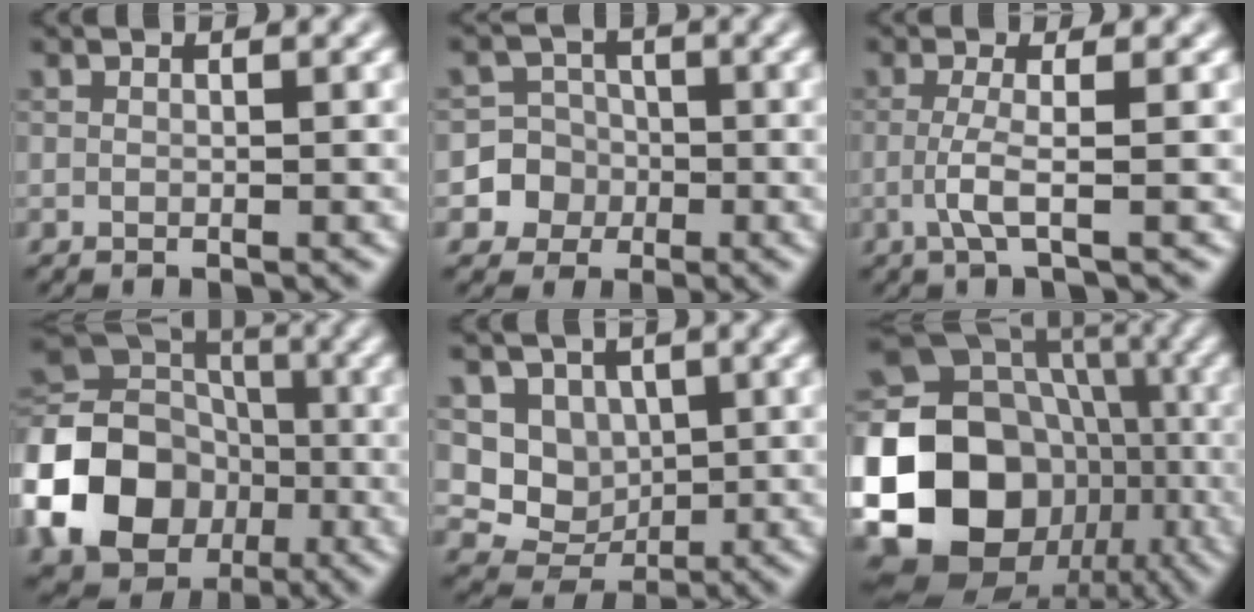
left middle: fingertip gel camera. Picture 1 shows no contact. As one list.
[{"total": 5.8, "force": [-1.7, 5.6, 0.2], "torque": [0.019, 0.011, -0.049]}, {"total": 2.5, "force": [-0.6, 0.4, 2.5], "torque": [-0.053, -0.004, -0.018]}, {"total": 13.3, "force": [-4.0, 10.9, 6.6], "torque": [-0.144, -0.012, -0.092]}, {"total": 4.4, "force": [0.7, 3.9, 2.0], "torque": [-0.033, -0.013, 0.009]}, {"total": 23.5, "force": [-5.5, 20.5, 10.2], "torque": [-0.208, -0.036, -0.114]}]